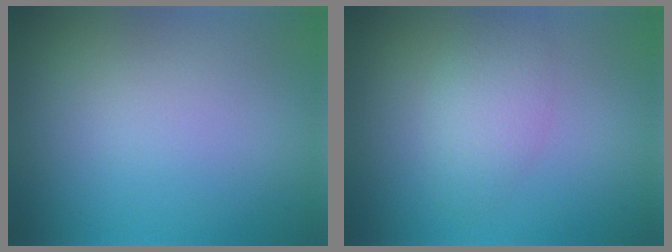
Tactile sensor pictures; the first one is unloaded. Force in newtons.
{"total": 3.0, "press": 3.0, "slide": 0.2}